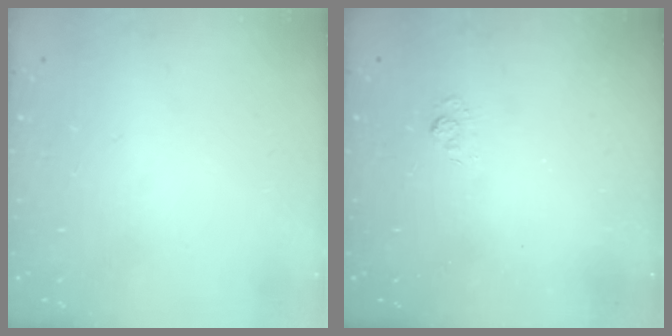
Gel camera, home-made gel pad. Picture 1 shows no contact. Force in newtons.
{"total": 2.7, "press": 2.3, "slide": 1.5}